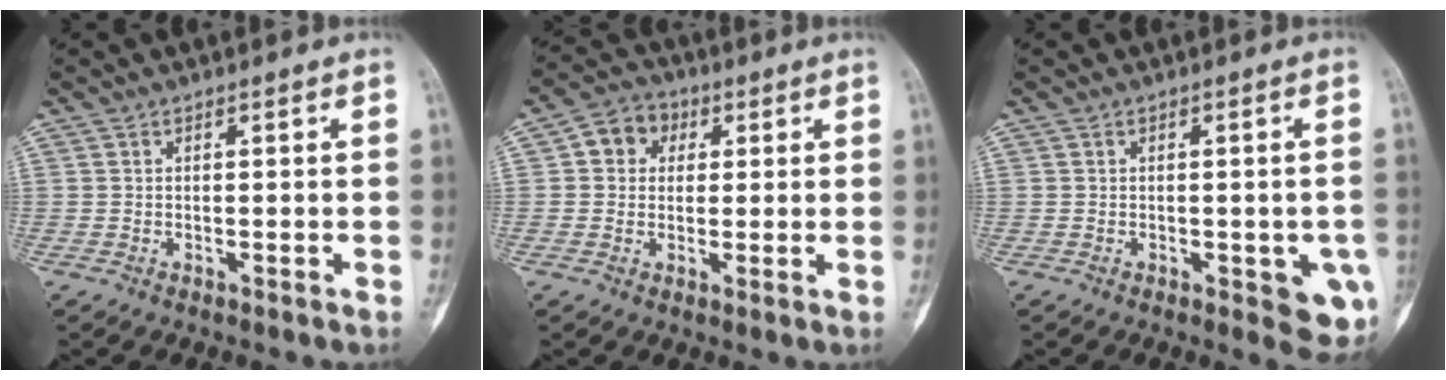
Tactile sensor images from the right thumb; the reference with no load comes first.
{"total": 6.3, "force": [1.5, 5.5, 2.7], "torque": [-0.015, 0.008, 0.015]}
{"total": 7.4, "force": [-2.2, 3.1, 6.3], "torque": [-0.043, -0.005, -0.021]}